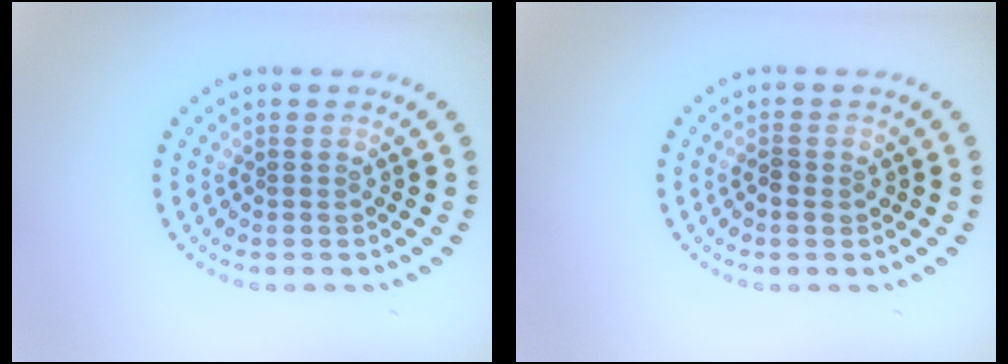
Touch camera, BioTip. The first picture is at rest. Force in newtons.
{"total": 1.1, "press": 1.1, "slide": 0.1}